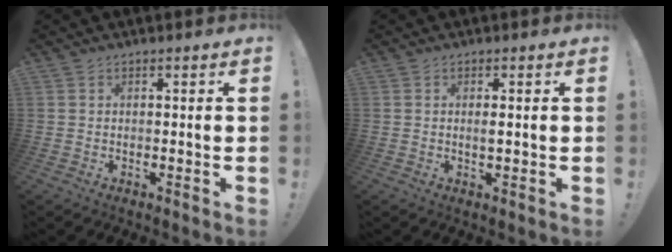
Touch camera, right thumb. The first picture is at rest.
{"total": 1.4, "force": [0.0, 0.3, 1.4], "torque": [-0.022, -0.002, -0.002]}